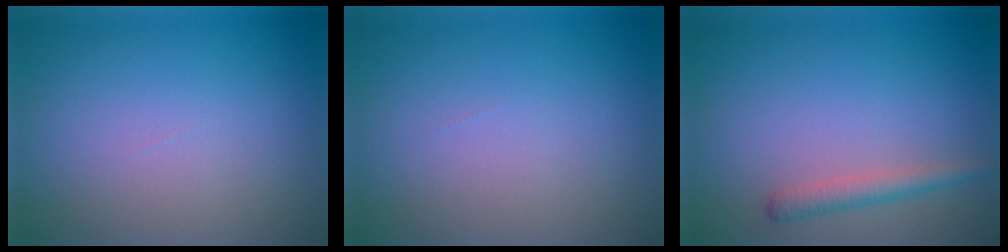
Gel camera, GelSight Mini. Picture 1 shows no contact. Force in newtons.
{"total": 0.0}
{"total": 1.9, "press": 1.9, "slide": 0.1}